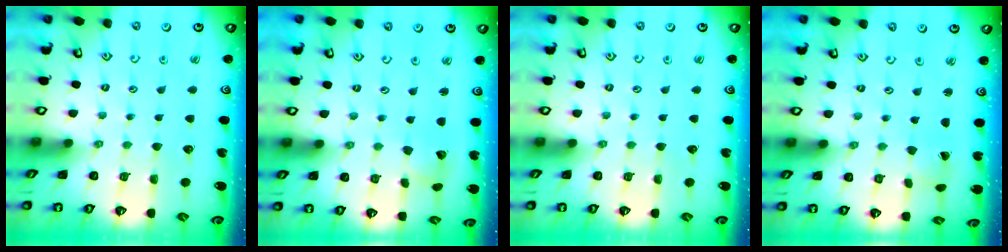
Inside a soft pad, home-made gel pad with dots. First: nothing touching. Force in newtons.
{"total": 3.3, "press": 3.2, "slide": 0.4}
{"total": 0.0}
{"total": 0.8, "press": 0.8, "slide": 0.0}